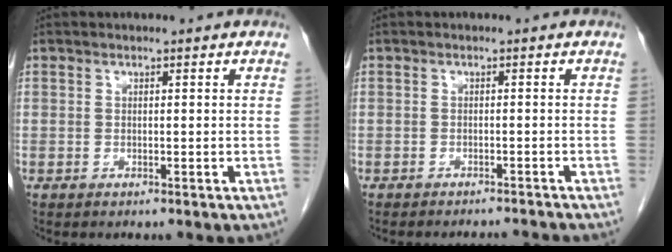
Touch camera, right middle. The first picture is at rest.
{"total": 4.9, "force": [-4.8, -0.3, 0.9], "torque": [-0.007, -0.005, -0.058]}